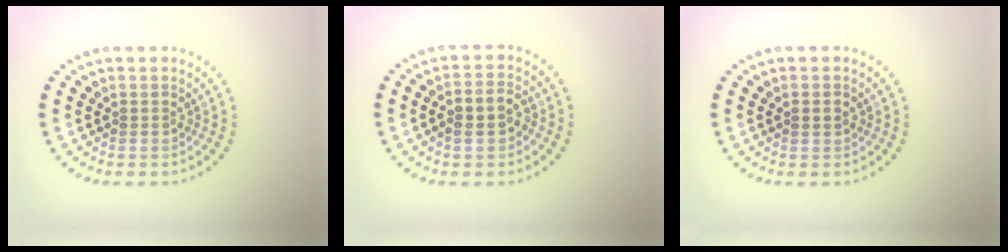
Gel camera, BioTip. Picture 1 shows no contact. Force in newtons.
{"total": 3.0, "press": 2.9, "slide": 0.6}
{"total": 1.3, "press": 1.3, "slide": 0.1}